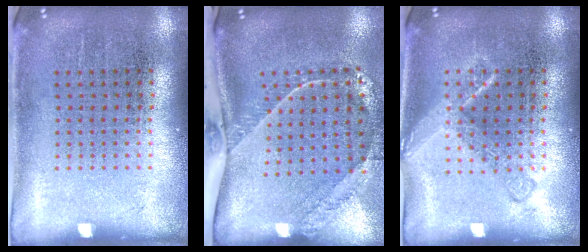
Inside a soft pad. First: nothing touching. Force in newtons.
{"total": 2.6, "press": 1.7, "slide": 1.9}
{"total": 1.5, "press": 1.5, "slide": 0.2}